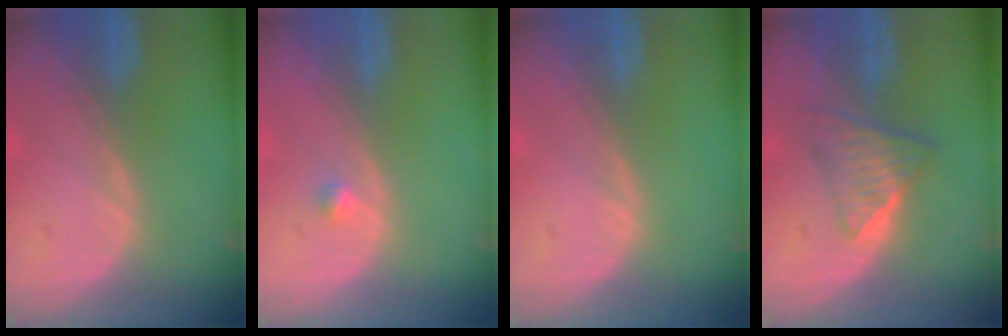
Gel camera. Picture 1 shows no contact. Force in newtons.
{"total": 1.0, "press": 1.0, "slide": 0.1}
{"total": 0.0}
{"total": 5.8, "press": 5.1, "slide": 2.7}